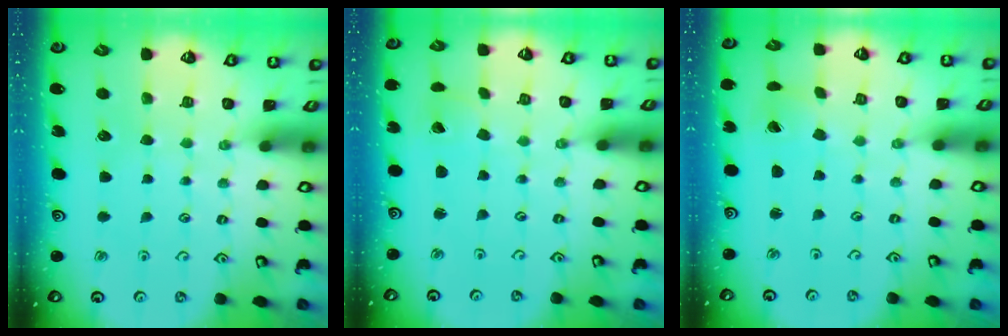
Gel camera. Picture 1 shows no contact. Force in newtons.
{"total": 1.7, "press": 1.7, "slide": 0.1}
{"total": 1.4, "press": 1.4, "slide": 0.3}